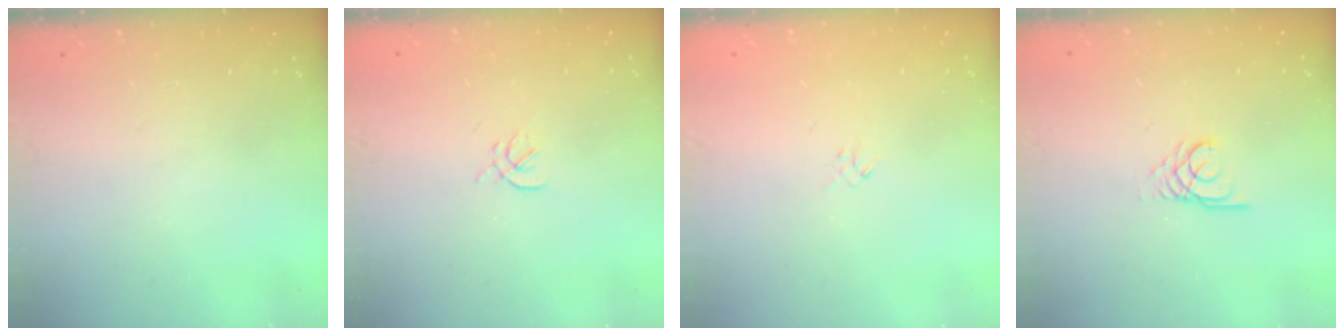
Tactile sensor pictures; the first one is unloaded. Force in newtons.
{"total": 1.6, "press": 1.5, "slide": 0.6}
{"total": 1.3, "press": 1.3, "slide": 0.4}
{"total": 2.5, "press": 2.5, "slide": 0.2}